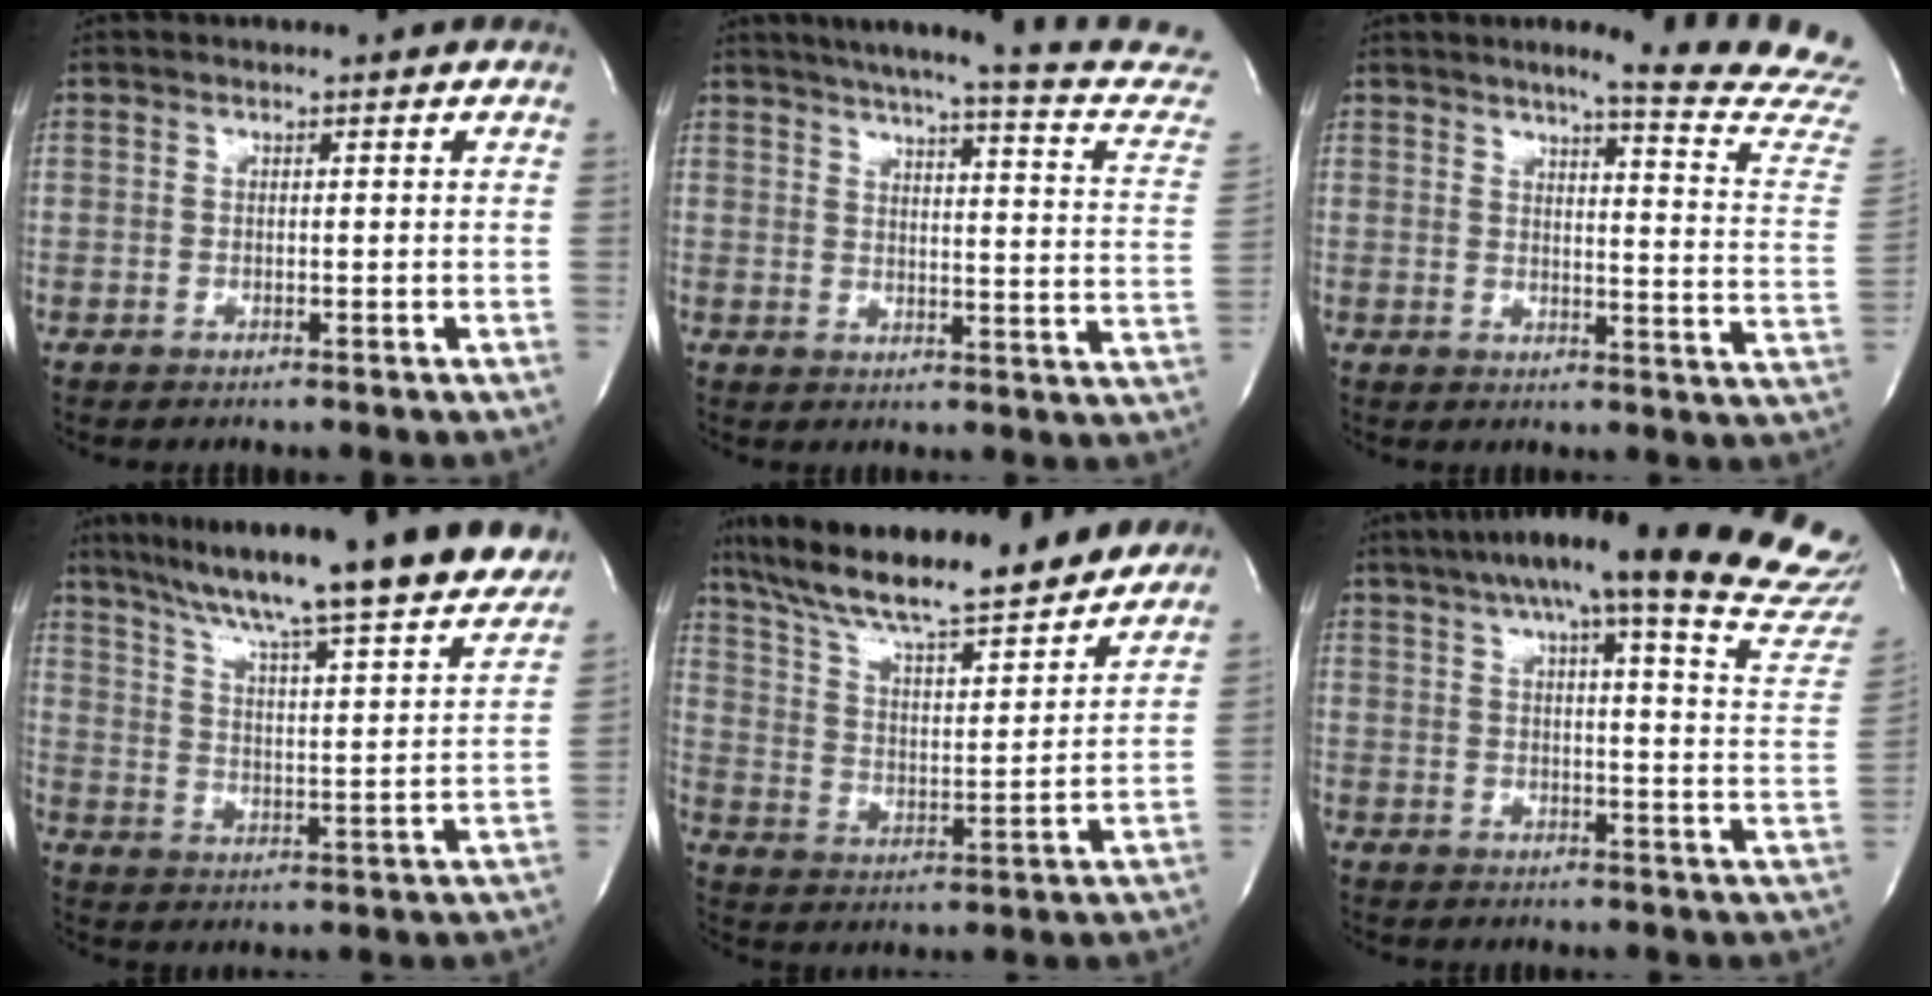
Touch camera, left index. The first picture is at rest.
{"total": 21.6, "force": [18.9, 1.0, 10.5], "torque": [-0.144, -0.048, 0.215]}
{"total": 16.6, "force": [15.2, -1.3, 6.6], "torque": [-0.083, -0.115, 0.159]}
{"total": 25.7, "force": [22.2, 1.6, 12.8], "torque": [-0.202, -0.027, 0.300]}
{"total": 22.2, "force": [19.0, 3.4, 10.9], "torque": [-0.190, 0.011, 0.290]}
{"total": 28.9, "force": [24.8, 1.7, 14.6], "torque": [-0.188, -0.062, 0.289]}